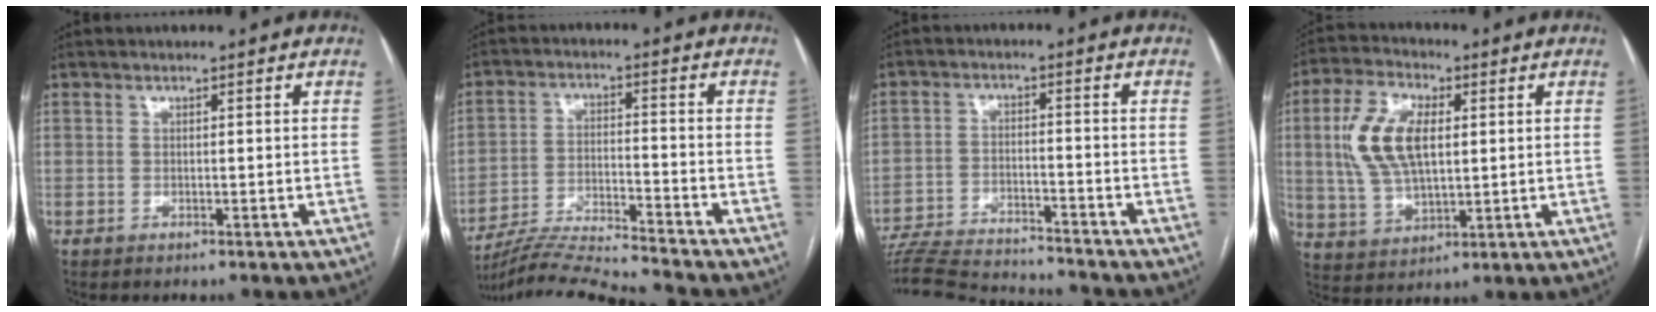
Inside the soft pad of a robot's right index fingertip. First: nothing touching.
{"total": 12.7, "force": [-12.1, -2.1, 3.2], "torque": [-0.051, -0.003, -0.214]}
{"total": 15.4, "force": [-14.8, 1.2, 4.3], "torque": [-0.080, -0.006, -0.228]}
{"total": 11.9, "force": [2.2, 5.9, 10.1], "torque": [-0.221, 0.016, 0.047]}